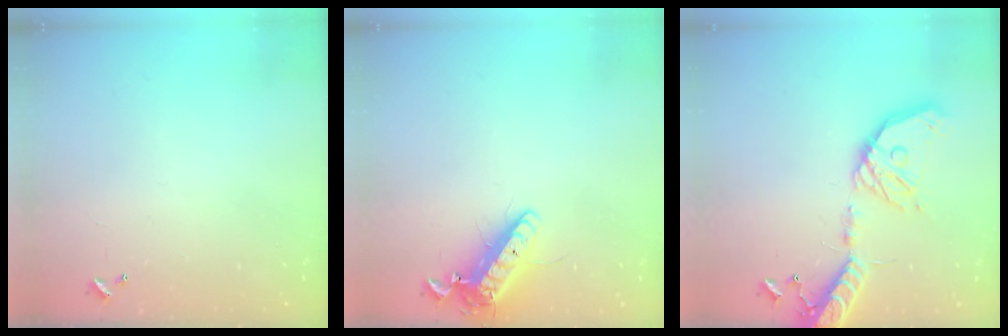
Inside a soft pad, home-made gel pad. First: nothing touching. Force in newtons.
{"total": 14.3, "press": 14.1, "slide": 2.6}
{"total": 20.9, "press": 20.5, "slide": 3.9}